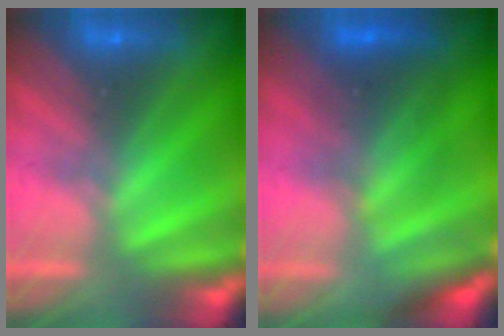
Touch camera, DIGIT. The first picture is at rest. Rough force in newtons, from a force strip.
{"total": 2.3}